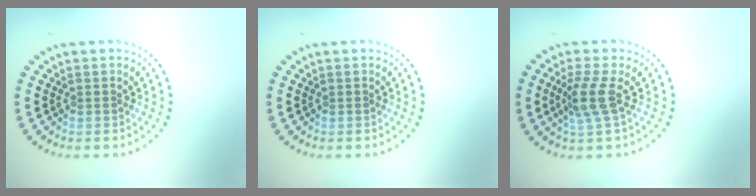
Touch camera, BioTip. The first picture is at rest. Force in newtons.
{"total": 0.0}
{"total": 2.7, "press": 2.0, "slide": 1.8}